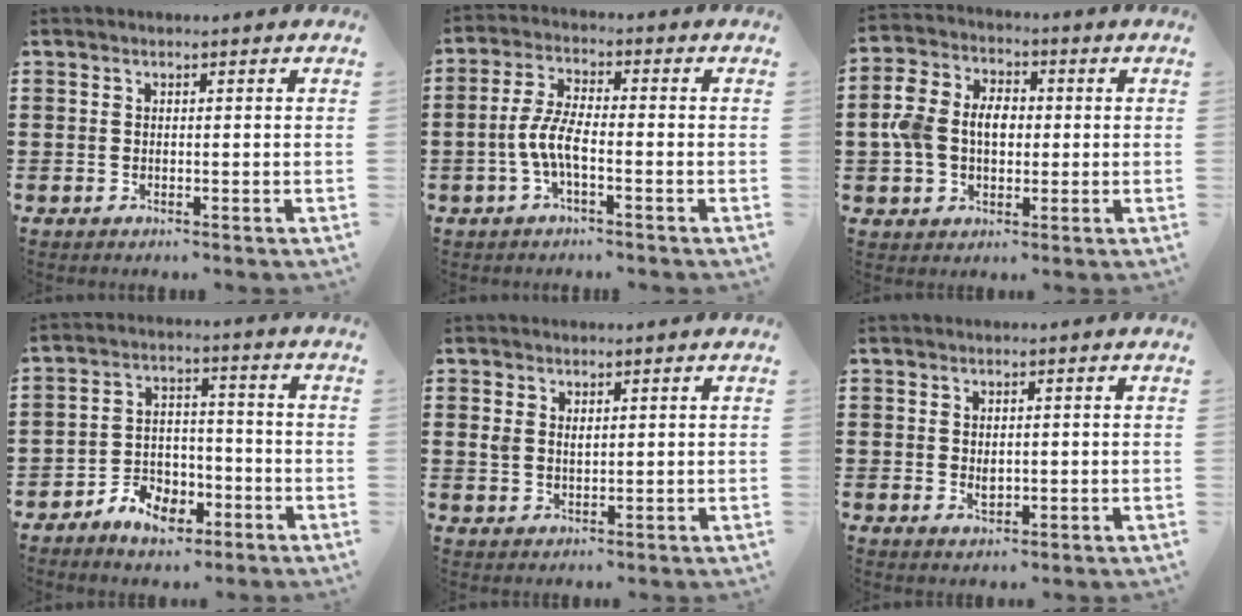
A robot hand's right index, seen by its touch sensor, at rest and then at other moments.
{"total": 5.4, "force": [-1.9, 1.6, 4.8], "torque": [-0.118, -0.008, -0.044]}
{"total": 7.1, "force": [-0.2, 5.4, 4.6], "torque": [-0.127, 0.007, -0.013]}
{"total": 5.9, "force": [-3.9, 3.7, 2.3], "torque": [-0.048, 0.017, -0.074]}
{"total": 1.8, "force": [0.9, 1.2, 1.0], "torque": [-0.022, 0.005, 0.017]}
{"total": 1.7, "force": [0.1, 1.1, 1.3], "torque": [-0.019, 0.001, 0.000]}